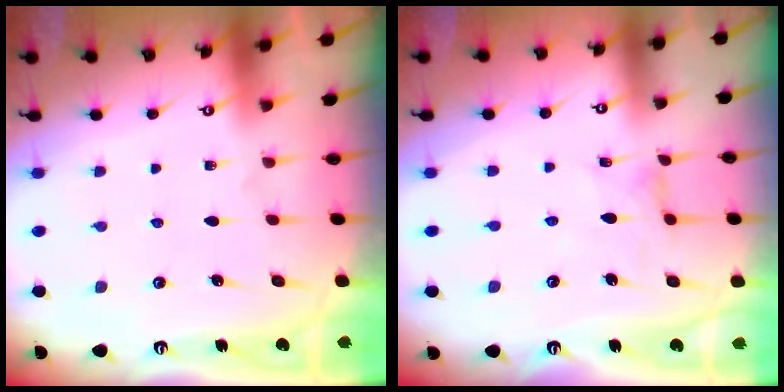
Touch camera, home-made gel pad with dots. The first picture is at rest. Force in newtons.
{"total": 2.0, "press": 2.0, "slide": 0.3}